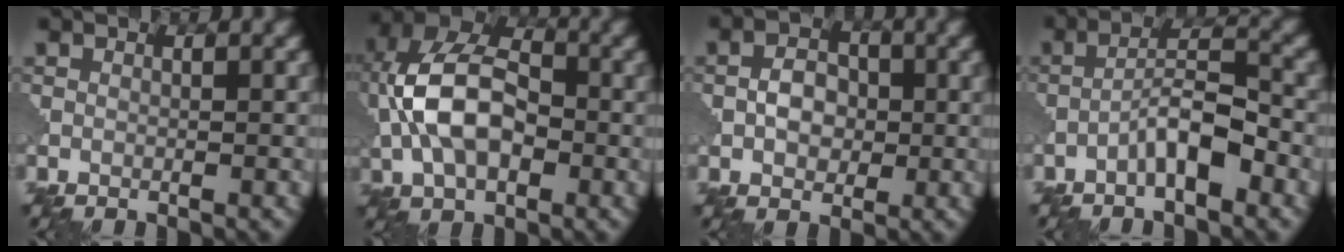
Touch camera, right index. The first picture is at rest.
{"total": 9.6, "force": [-0.7, 6.0, 7.5], "torque": [-0.158, 0.018, -0.026]}
{"total": 3.2, "force": [-0.3, 2.4, 2.2], "torque": [-0.036, 0.005, -0.011]}
{"total": 4.4, "force": [-2.4, 1.0, 3.5], "torque": [-0.060, 0.018, -0.051]}